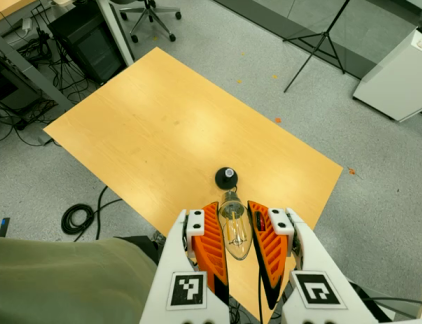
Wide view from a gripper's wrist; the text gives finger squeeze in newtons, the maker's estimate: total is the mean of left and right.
{"total": 21.1, "left": 23.2, "right": 19.1}